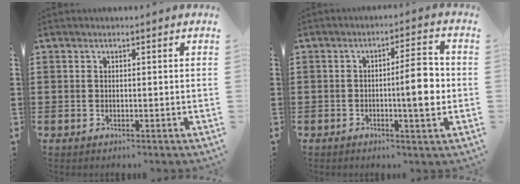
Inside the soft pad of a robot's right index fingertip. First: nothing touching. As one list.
[{"total": 7.3, "force": [-0.8, 1.7, 7.1], "torque": [-0.090, -0.012, -0.020]}]